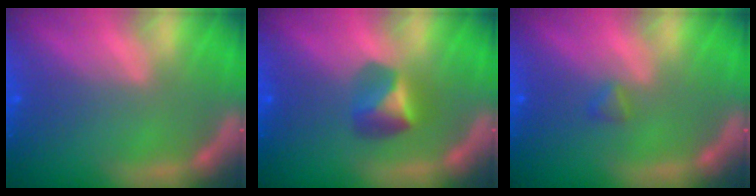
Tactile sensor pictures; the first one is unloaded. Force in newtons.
{"total": 2.9}
{"total": 0.9}